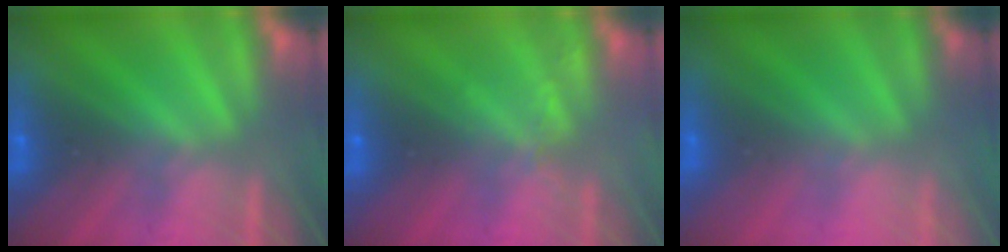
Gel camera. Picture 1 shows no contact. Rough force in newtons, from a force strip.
{"total": 2.1}
{"total": 2.4}